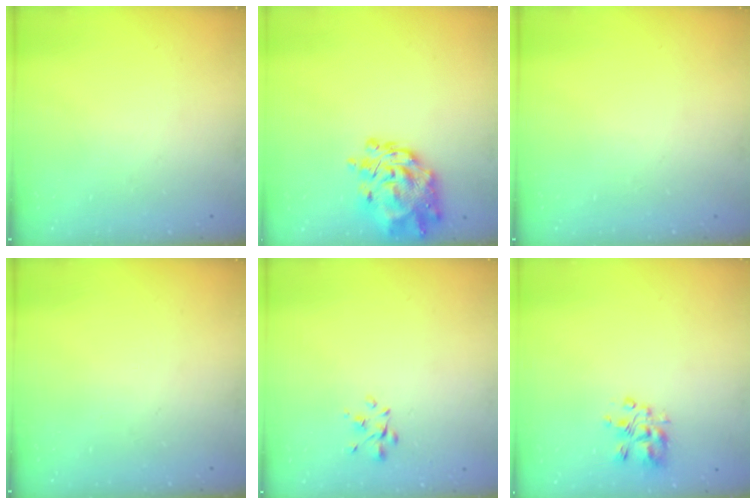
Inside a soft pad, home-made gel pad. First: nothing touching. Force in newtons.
{"total": 10.6, "press": 10.0, "slide": 3.5}
{"total": 0.0}
{"total": 0.0}
{"total": 2.2, "press": 2.1, "slide": 0.7}
{"total": 5.5, "press": 5.4, "slide": 0.9}